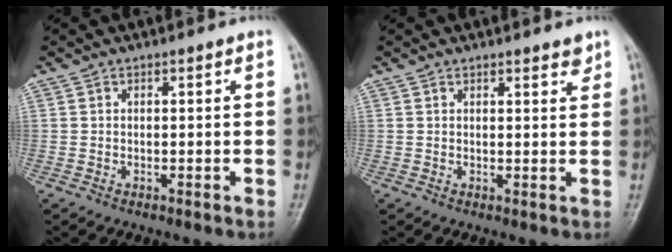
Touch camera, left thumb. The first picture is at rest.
{"total": 2.3, "force": [1.8, 0.7, 1.2], "torque": [-0.006, -0.011, 0.022]}